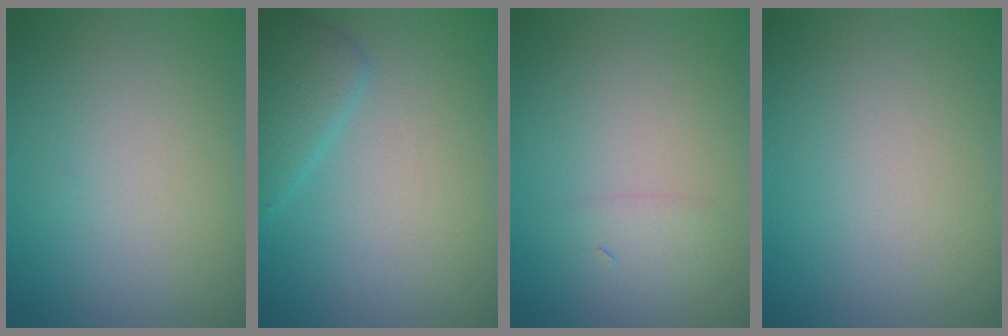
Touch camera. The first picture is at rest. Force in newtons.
{"total": 2.8, "press": 2.8, "slide": 0.2}
{"total": 1.3, "press": 1.3, "slide": 0.1}
{"total": 0.0}